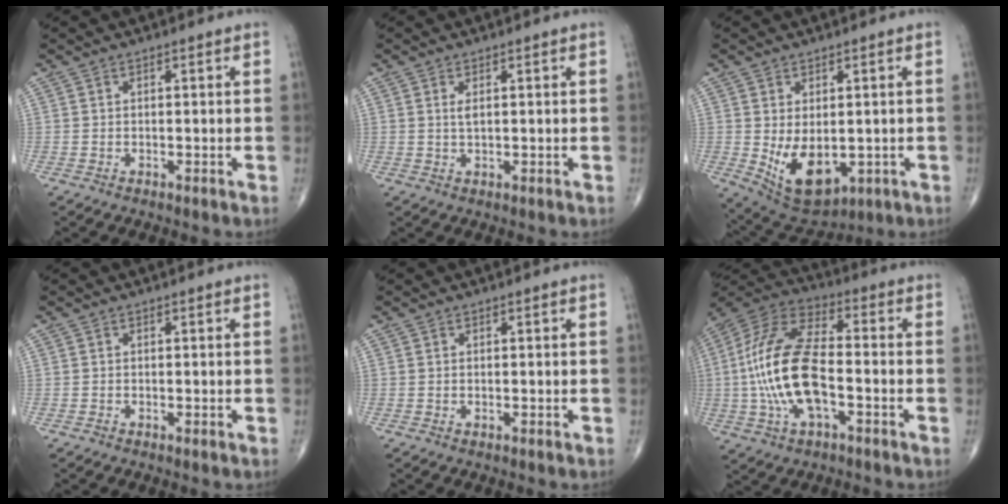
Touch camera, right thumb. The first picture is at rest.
{"total": 1.6, "force": [0.5, 0.6, 1.4], "torque": [-0.029, -0.003, 0.012]}
{"total": 11.0, "force": [-1.5, 6.5, 8.7], "torque": [-0.131, -0.010, 0.003]}
{"total": 0.0}
{"total": 0.0}
{"total": 18.5, "force": [-2.8, 8.5, 16.2], "torque": [-0.342, 0.031, -0.054]}